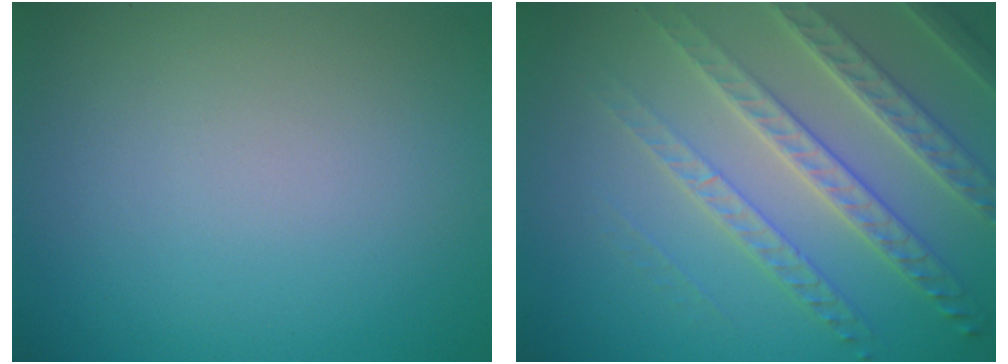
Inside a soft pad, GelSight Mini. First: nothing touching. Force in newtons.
{"total": 6.7, "press": 4.8, "slide": 4.6}